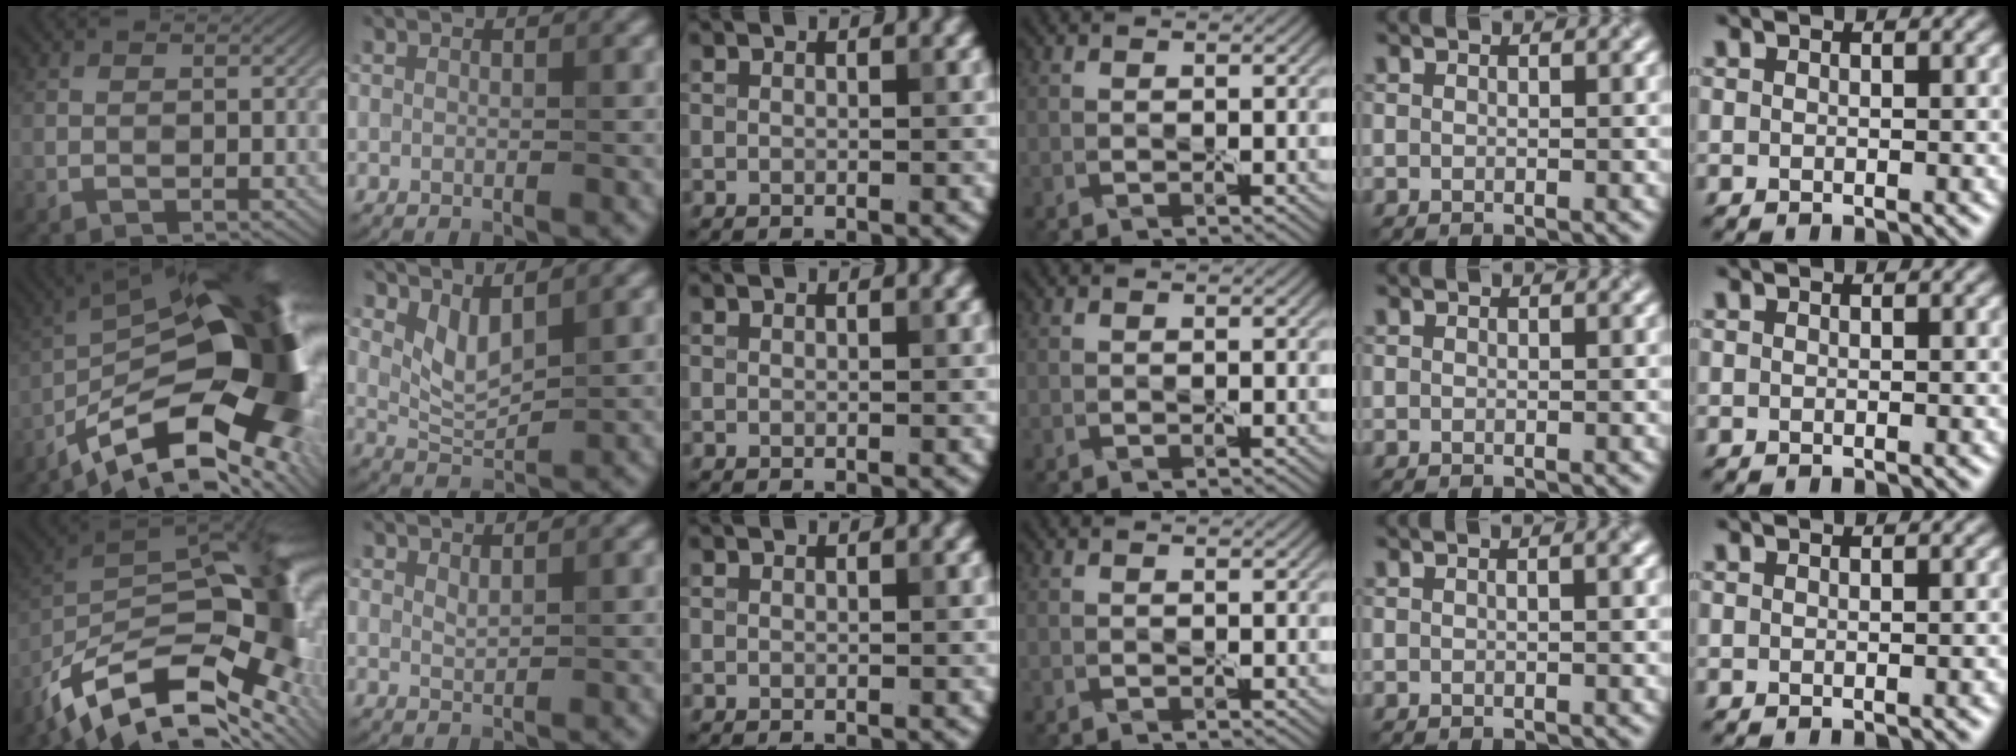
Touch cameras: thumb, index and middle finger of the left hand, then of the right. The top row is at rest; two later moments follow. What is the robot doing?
{"motion": "wrap", "object": "adhesive wrap"}